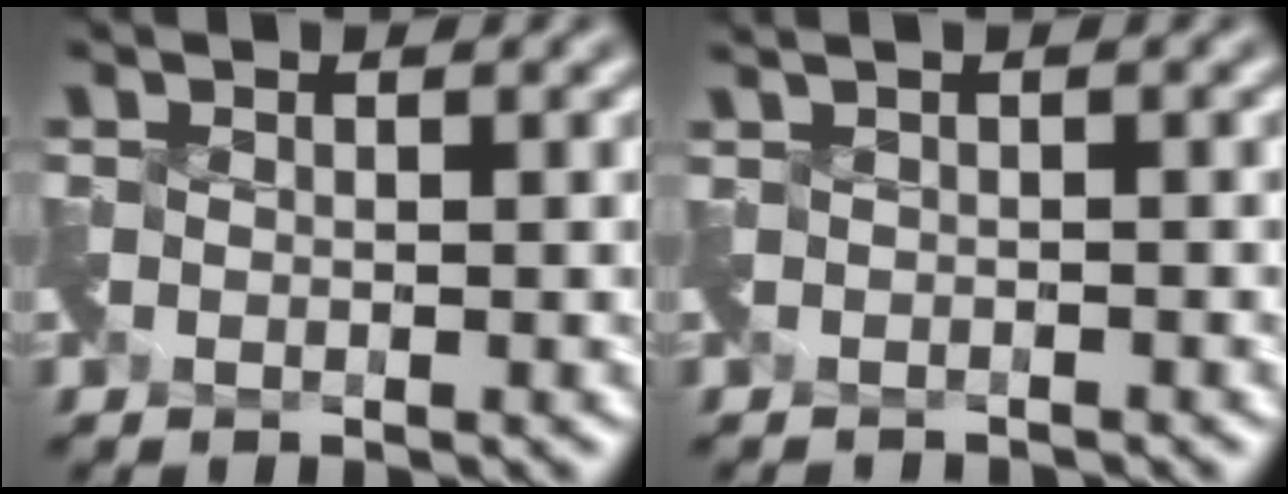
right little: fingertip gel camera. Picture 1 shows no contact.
{"total": 1.4, "force": [-1.1, 0.2, 0.9], "torque": [-0.018, -0.018, -0.023]}